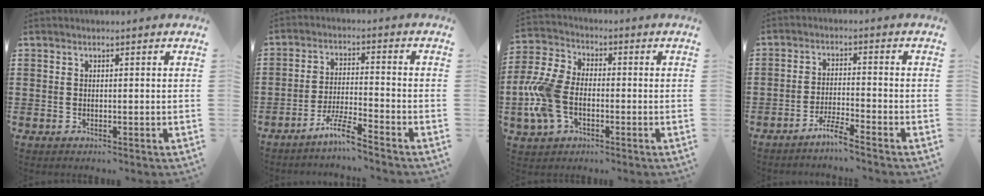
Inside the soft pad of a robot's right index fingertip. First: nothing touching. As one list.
[{"total": 5.7, "force": [-4.8, -0.3, 3.0], "torque": [-0.072, -0.011, -0.095]}, {"total": 8.7, "force": [-2.1, 5.6, 6.3], "torque": [-0.172, 0.000, -0.046]}, {"total": 3.7, "force": [-3.4, -0.5, 1.5], "torque": [-0.034, -0.003, -0.067]}]